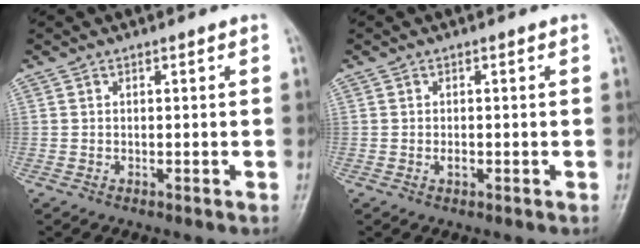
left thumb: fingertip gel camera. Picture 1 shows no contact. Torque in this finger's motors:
{"motor_torque": [-0.04, 0.08, 0.29, 0.39, 0.00]}